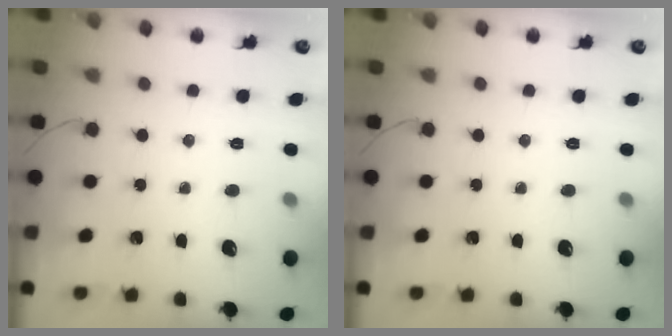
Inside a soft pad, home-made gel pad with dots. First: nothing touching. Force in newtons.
{"total": 0.0}